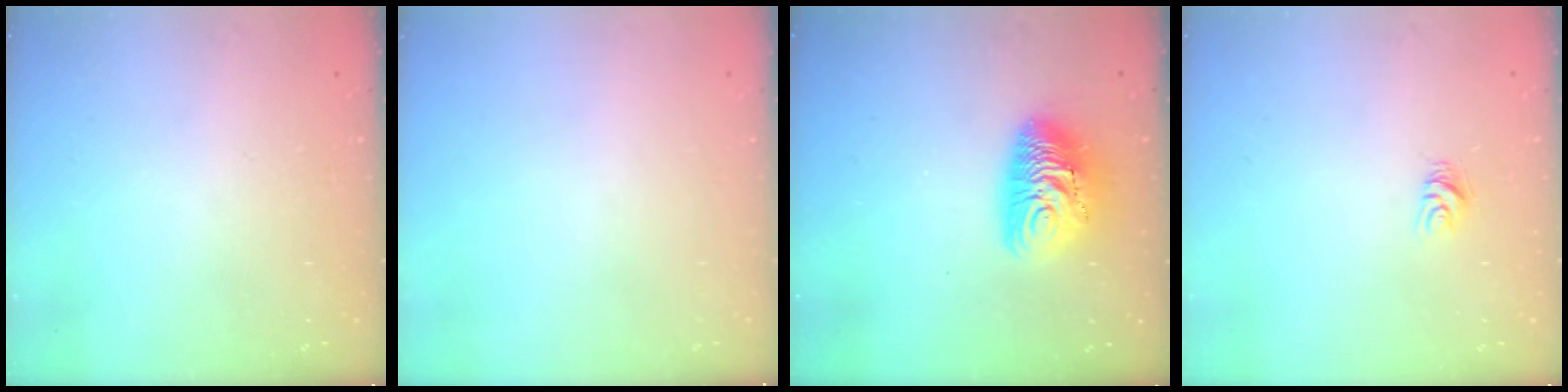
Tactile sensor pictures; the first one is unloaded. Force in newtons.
{"total": 0.0}
{"total": 11.9, "press": 11.9, "slide": 0.9}
{"total": 5.0, "press": 5.0, "slide": 0.3}